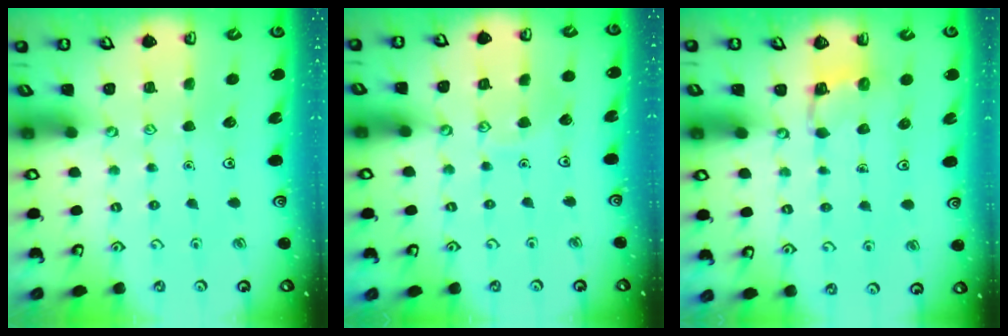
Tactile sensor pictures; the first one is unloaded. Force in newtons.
{"total": 5.6, "press": 5.6, "slide": 0.5}
{"total": 2.1, "press": 2.0, "slide": 0.5}